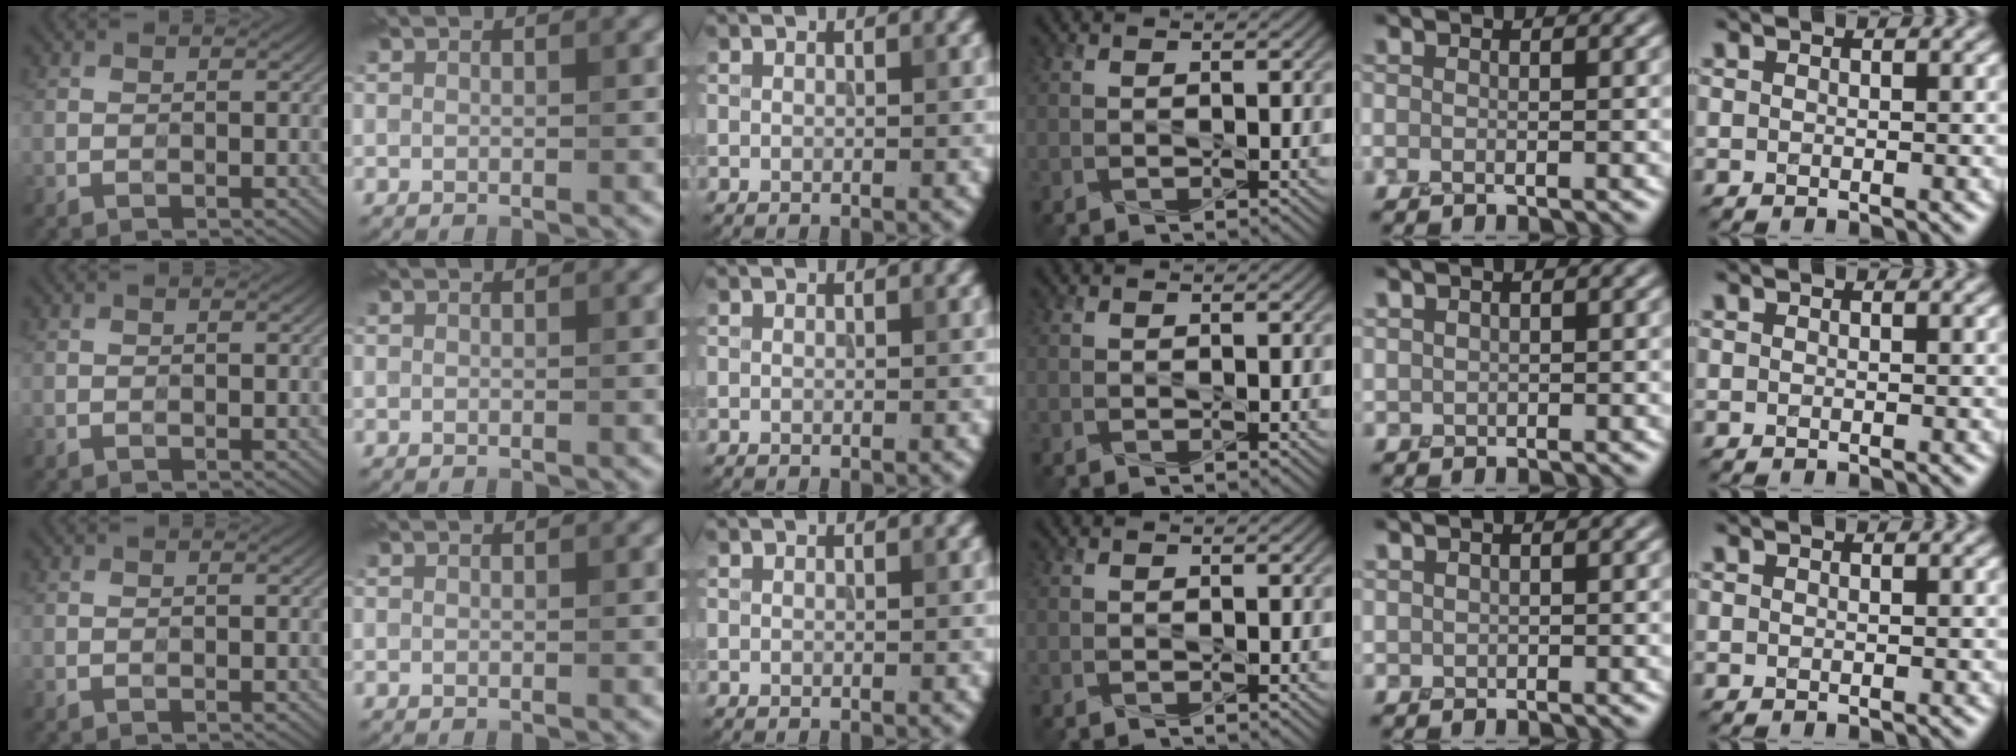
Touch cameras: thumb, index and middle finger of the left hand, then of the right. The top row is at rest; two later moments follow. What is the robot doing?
{"motion": "press", "object": "sticky note"}